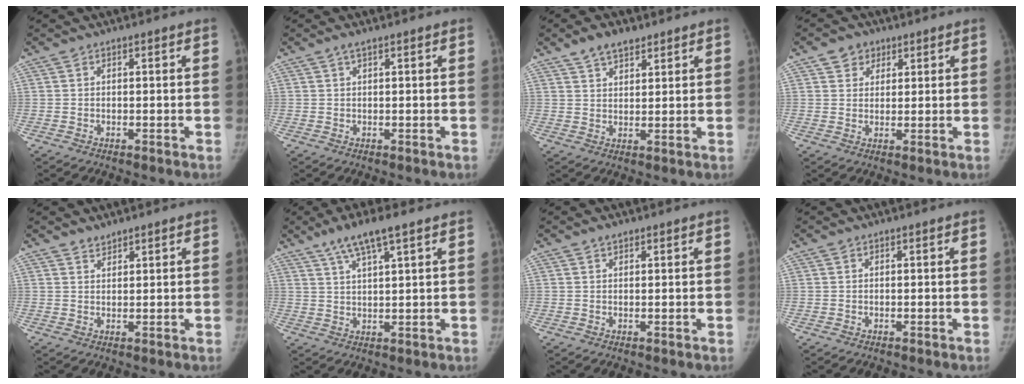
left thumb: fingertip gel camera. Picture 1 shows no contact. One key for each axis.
{"total": 1.1, "fx": 0.7, "fy": 0.2, "fz": 0.8, "tx": -0.017, "ty": 0.005, "tz": 0.013}
{"total": 5.6, "fx": 4.0, "fy": 2.9, "fz": 2.7, "tx": -0.025, "ty": -0.020, "tz": 0.070}
{"total": 4.2, "fx": 2.3, "fy": 3.3, "fz": 1.1, "tx": 0.006, "ty": -0.011, "tz": 0.035}
{"total": 1.7, "fx": 1.5, "fy": 0.6, "fz": 0.1, "tx": 0.008, "ty": -0.010, "tz": 0.027}
{"total": 7.4, "fx": 4.7, "fy": 1.2, "fz": 5.6, "tx": -0.109, "ty": -0.008, "tz": 0.090}
{"total": 1.2, "fx": 0.9, "fy": 0.7, "fz": 0.5, "tx": -0.003, "ty": -0.004, "tz": 0.011}
{"total": 0.0}